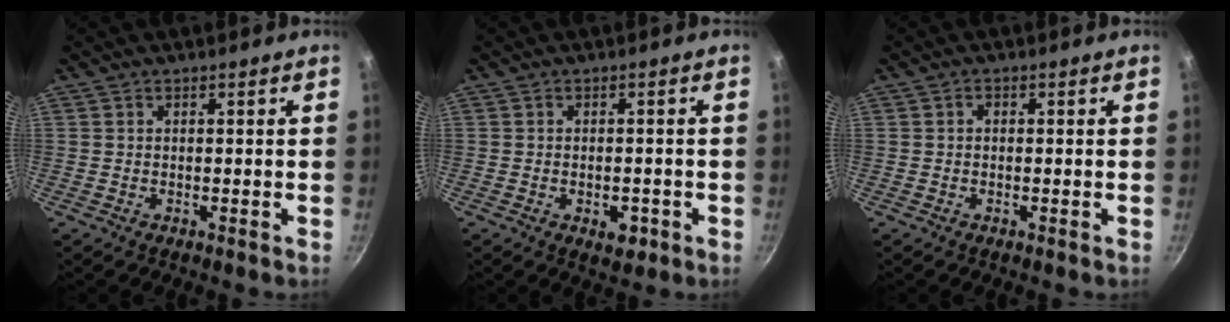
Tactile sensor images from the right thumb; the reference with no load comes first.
{"total": 3.9, "force": [-1.5, 2.2, 2.8], "torque": [-0.026, 0.009, -0.017]}
{"total": 1.0, "force": [0.0, 0.8, 0.6], "torque": [-0.009, 0.006, -0.001]}